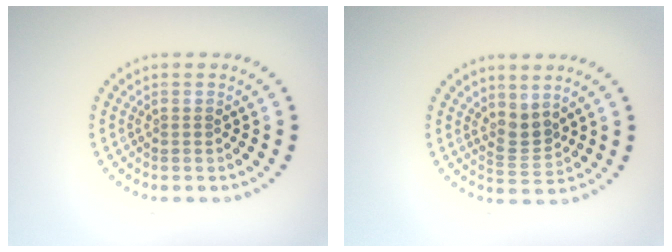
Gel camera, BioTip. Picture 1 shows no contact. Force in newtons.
{"total": 2.3, "press": 1.6, "slide": 1.6}